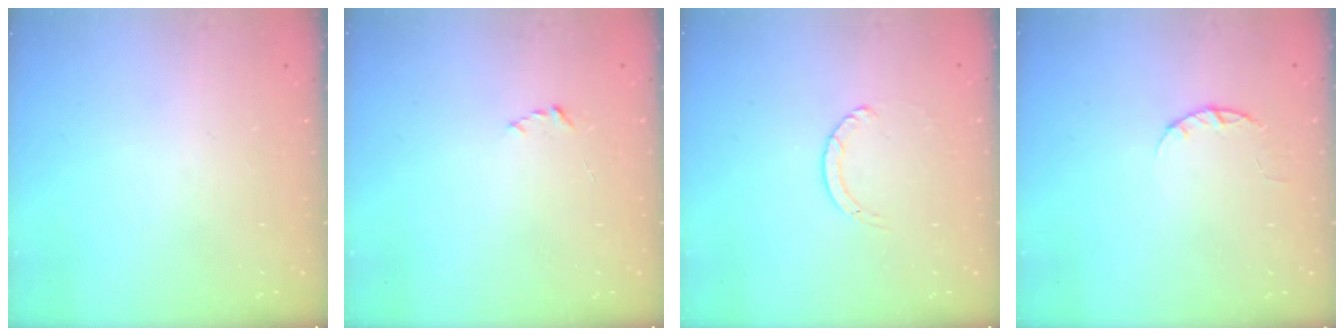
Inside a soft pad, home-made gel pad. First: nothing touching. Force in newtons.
{"total": 2.2, "press": 2.1, "slide": 0.3}
{"total": 1.1, "press": 1.1, "slide": 0.1}
{"total": 2.4, "press": 2.3, "slide": 0.4}